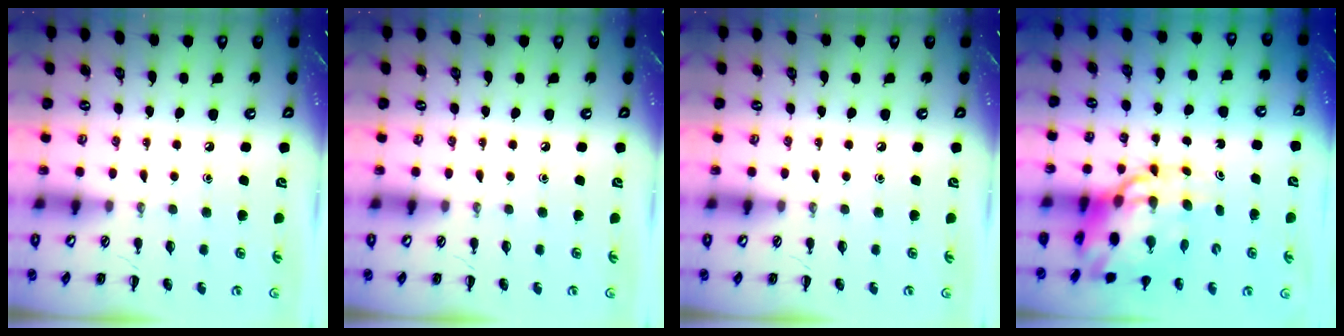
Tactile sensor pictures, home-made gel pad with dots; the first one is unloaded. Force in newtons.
{"total": 0.0}
{"total": 0.0}
{"total": 13.9, "press": 13.4, "slide": 3.8}